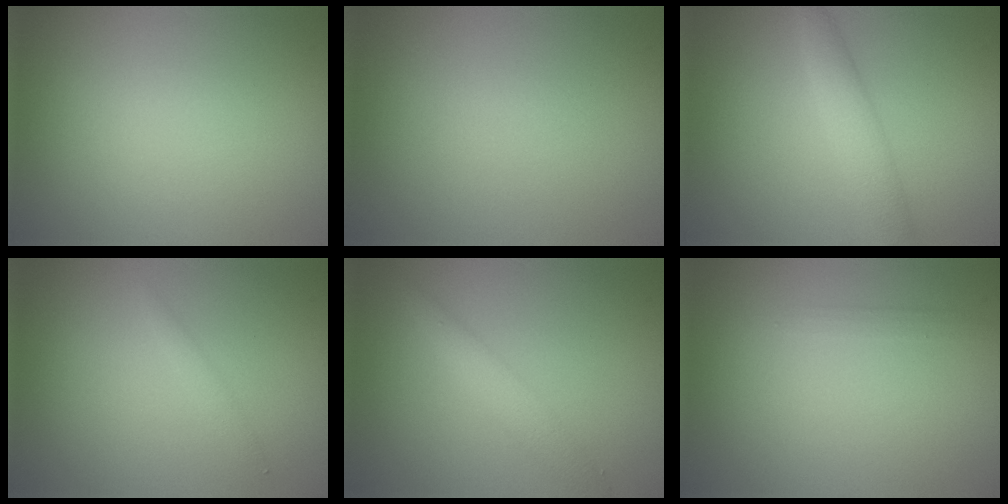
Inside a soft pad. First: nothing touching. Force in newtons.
{"total": 0.0}
{"total": 2.8, "press": 2.8, "slide": 0.2}
{"total": 0.8, "press": 0.8, "slide": 0.0}
{"total": 2.2, "press": 2.2, "slide": 0.1}
{"total": 0.7, "press": 0.7, "slide": 0.1}